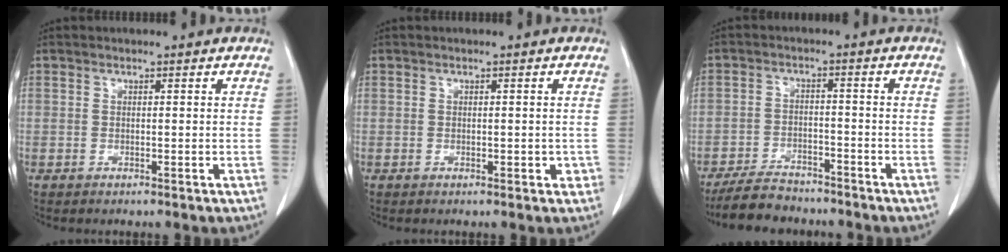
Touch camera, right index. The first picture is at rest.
{"total": 1.7, "force": [-0.3, 1.0, 1.3], "torque": [-0.014, 0.004, -0.001]}
{"total": 7.3, "force": [-6.5, 2.6, 1.9], "torque": [-0.035, -0.011, -0.112]}